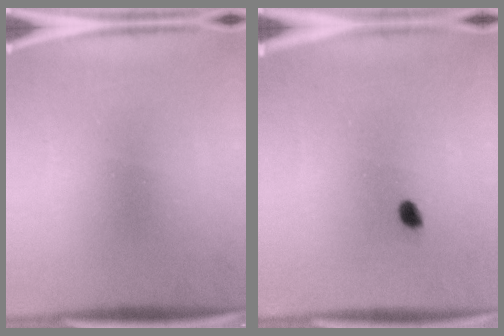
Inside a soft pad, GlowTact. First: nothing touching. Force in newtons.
{"total": 1.6}